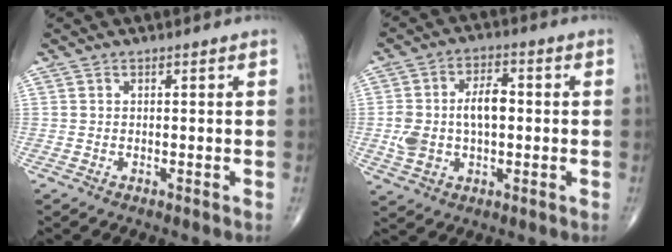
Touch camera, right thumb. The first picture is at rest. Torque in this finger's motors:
{"motor_torque": [0.05, 0.06, 0.34, 0.16, 0.23]}